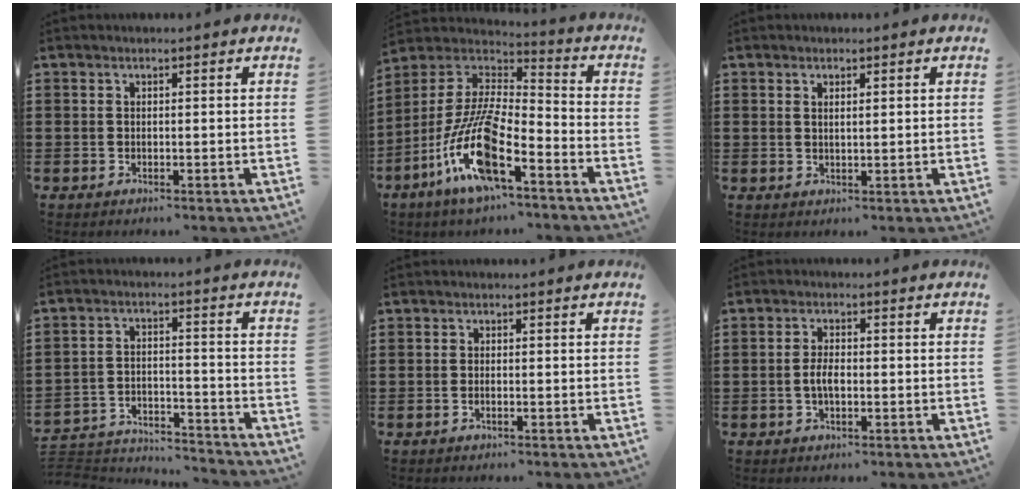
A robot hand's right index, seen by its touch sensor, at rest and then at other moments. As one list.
[{"total": 13.9, "force": [-7.8, 3.6, 10.9], "torque": [-0.252, -0.012, -0.156]}, {"total": 0.9, "force": [0.5, 0.2, 0.7], "torque": [-0.015, 0.002, 0.010]}, {"total": 4.2, "force": [-4.1, 0.6, 0.6], "torque": [-0.023, 0.003, -0.087]}, {"total": 0.6, "force": [-0.3, 0.1, 0.6], "torque": [-0.011, -0.004, -0.005]}, {"total": 3.1, "force": [-0.6, 1.3, 2.8], "torque": [-0.068, -0.002, -0.015]}]